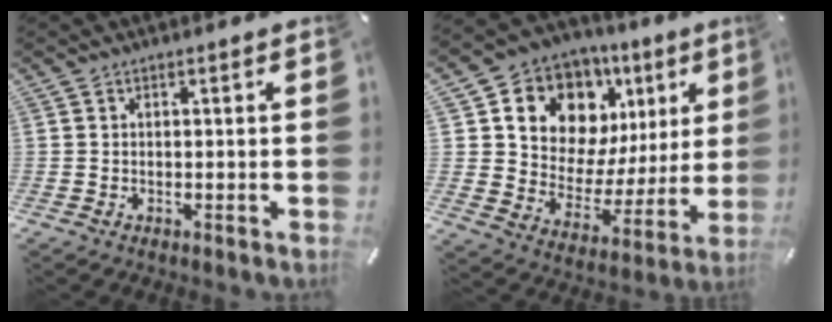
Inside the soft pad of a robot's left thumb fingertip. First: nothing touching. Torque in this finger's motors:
{"motor_torque": [1.09, 1.12, 1.41, -1.36, 0.21]}